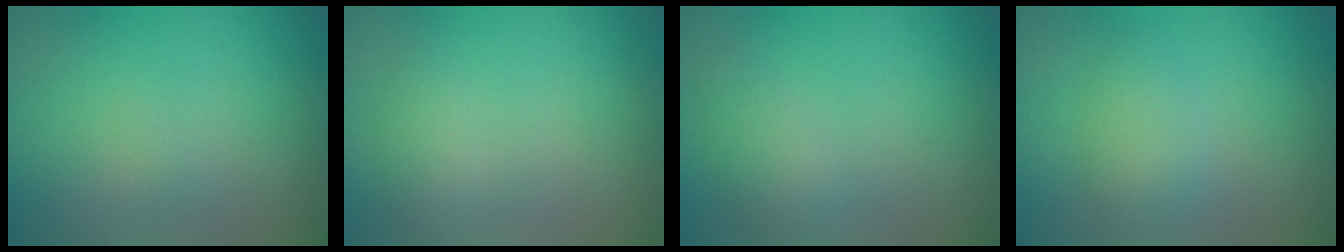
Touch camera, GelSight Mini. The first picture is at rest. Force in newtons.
{"total": 1.2, "press": 1.2, "slide": 0.1}
{"total": 1.9, "press": 1.9, "slide": 0.1}
{"total": 2.6, "press": 2.6, "slide": 0.0}